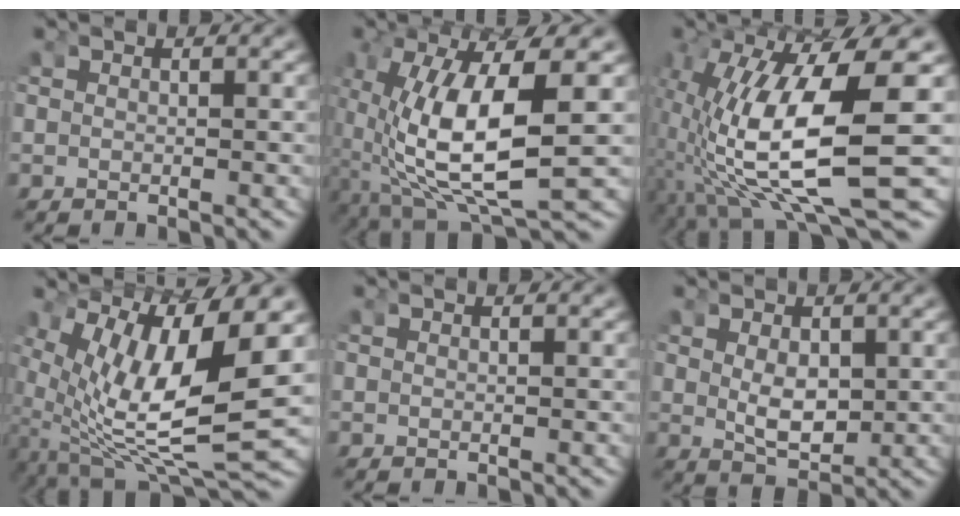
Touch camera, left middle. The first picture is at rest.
{"total": 11.3, "force": [-1.5, 5.4, 9.8], "torque": [-0.206, -0.040, 0.004]}
{"total": 14.4, "force": [-2.6, 6.7, 12.5], "torque": [-0.256, -0.047, -0.012]}
{"total": 15.3, "force": [-1.0, 8.2, 12.9], "torque": [-0.227, -0.047, 0.010]}
{"total": 0.0}
{"total": 3.2, "force": [0.1, 1.6, 2.7], "torque": [-0.051, -0.023, 0.015]}